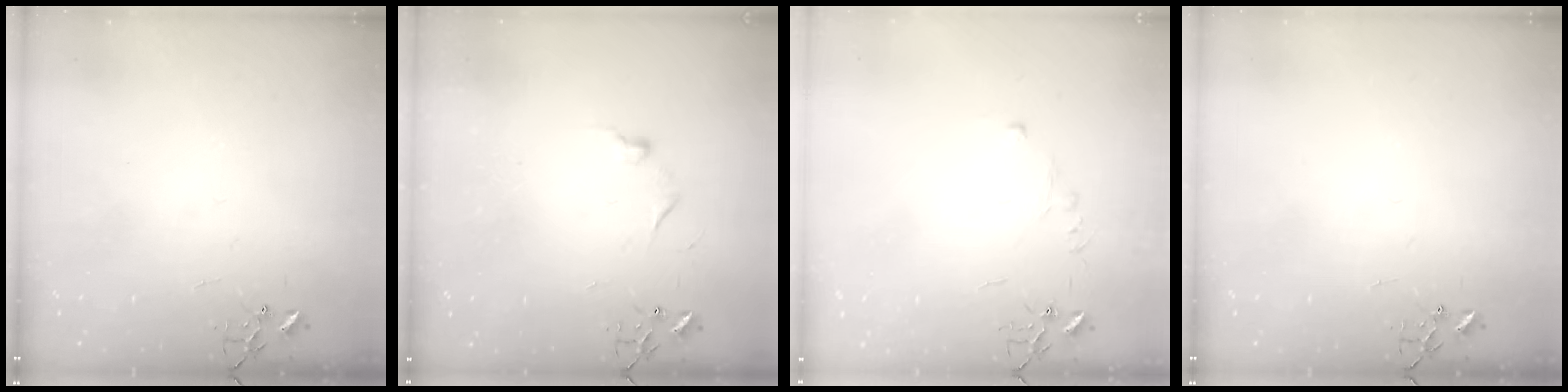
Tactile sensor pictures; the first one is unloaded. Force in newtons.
{"total": 5.5, "press": 5.5, "slide": 0.6}
{"total": 4.6, "press": 4.6, "slide": 0.6}
{"total": 0.0}